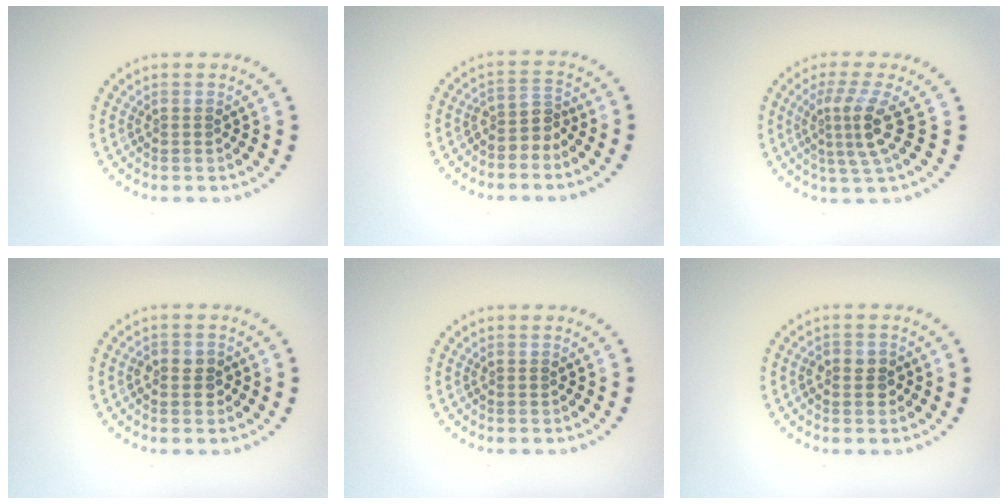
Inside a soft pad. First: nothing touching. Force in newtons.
{"total": 2.1, "press": 1.5, "slide": 1.5}
{"total": 3.7, "press": 2.5, "slide": 2.8}
{"total": 1.9, "press": 1.8, "slide": 0.5}
{"total": 0.0}
{"total": 1.9, "press": 1.8, "slide": 0.5}